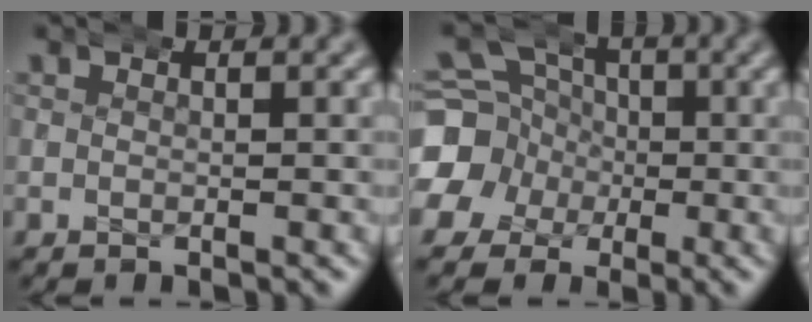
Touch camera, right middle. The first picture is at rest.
{"total": 11.8, "force": [-1.3, 11.3, 3.2], "torque": [-0.078, -0.036, -0.031]}